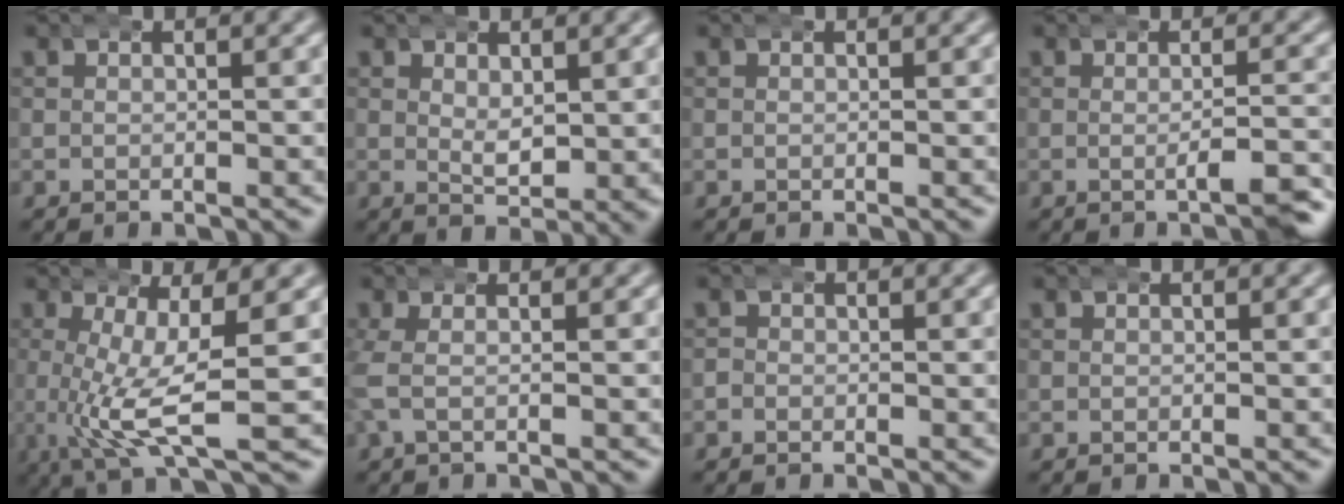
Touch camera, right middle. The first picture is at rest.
{"total": 2.4, "force": [1.2, 0.7, 1.9], "torque": [-0.026, -0.006, 0.025]}
{"total": 0.0}
{"total": 2.4, "force": [-1.1, -0.2, 2.1], "torque": [-0.027, 0.008, -0.027]}
{"total": 6.3, "force": [0.3, 1.2, 6.2], "torque": [-0.117, -0.012, 0.007]}
{"total": 1.7, "force": [0.0, 0.4, 1.7], "torque": [-0.044, 0.004, 0.000]}
{"total": 0.5, "force": [-0.4, 0.3, 0.0], "torque": [0.003, -0.001, -0.008]}
{"total": 0.0}